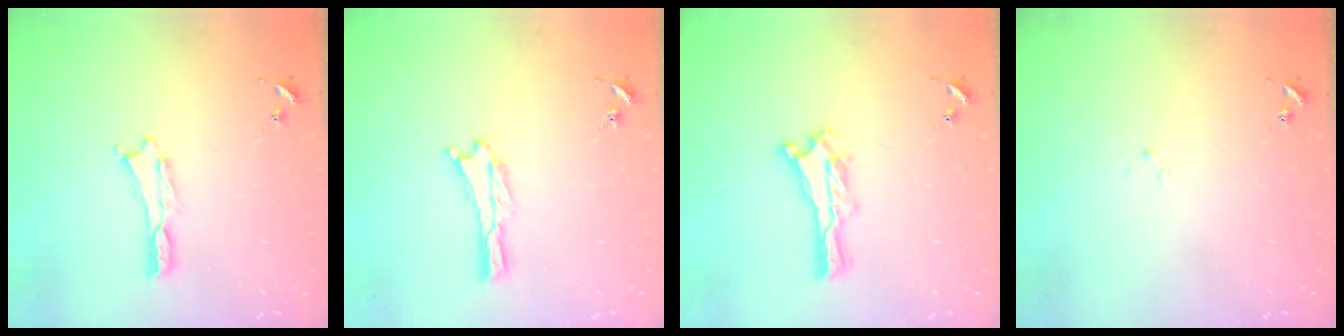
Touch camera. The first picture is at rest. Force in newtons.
{"total": 0.0}
{"total": 0.0}
{"total": 1.4, "press": 1.4, "slide": 0.2}